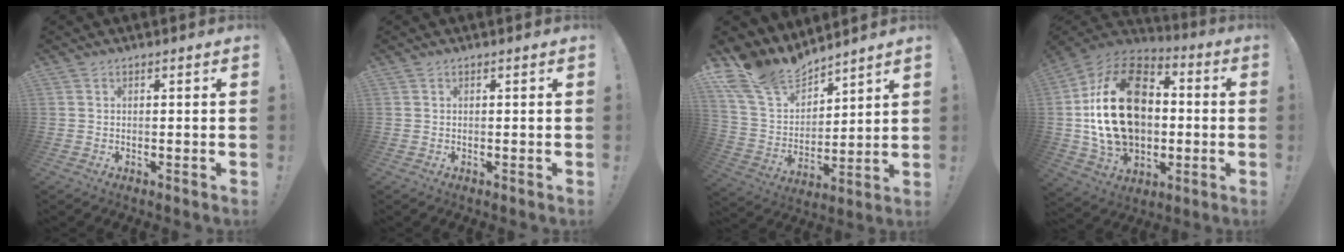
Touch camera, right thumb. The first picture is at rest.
{"total": 0.0}
{"total": 15.2, "force": [13.2, 6.6, 3.7], "torque": [-0.091, -0.102, 0.250]}
{"total": 27.1, "force": [1.3, 18.8, 19.6], "torque": [-0.360, 0.022, 0.036]}